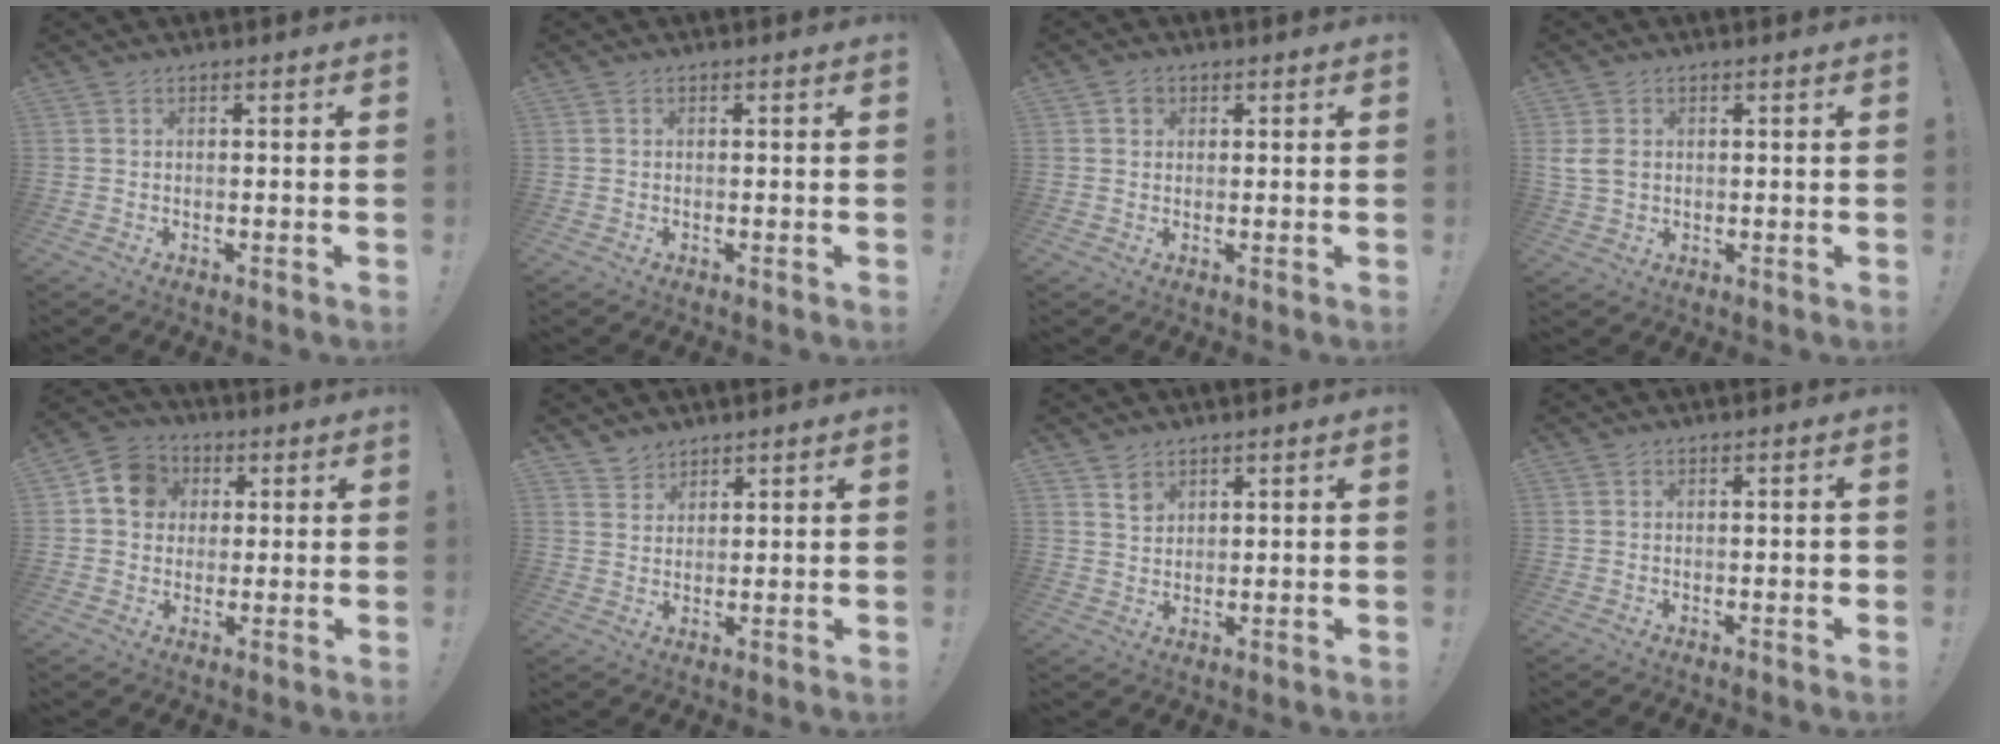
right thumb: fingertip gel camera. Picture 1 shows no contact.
{"total": 0.0}
{"total": 2.0, "force": [0.9, 1.8, 0.5], "torque": [-0.002, 0.000, 0.015]}
{"total": 4.5, "force": [1.1, 3.4, 2.8], "torque": [-0.047, -0.002, 0.023]}
{"total": 10.2, "force": [2.2, 9.1, 4.2], "torque": [-0.058, 0.006, 0.049]}
{"total": 3.6, "force": [3.1, 1.9, 0.0], "torque": [-0.002, -0.022, 0.061]}
{"total": 3.4, "force": [2.5, 2.1, 0.7], "torque": [0.003, -0.020, 0.044]}
{"total": 0.8, "force": [-0.2, 0.3, 0.7], "torque": [-0.012, 0.002, -0.004]}